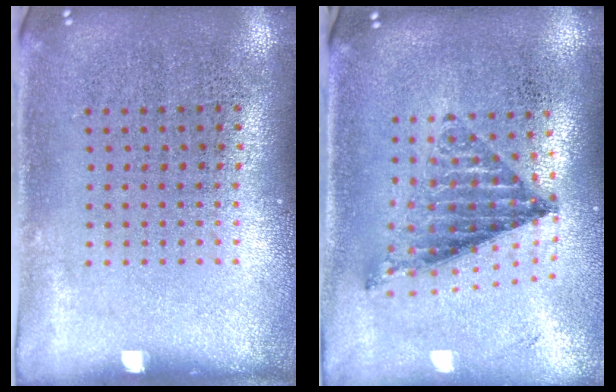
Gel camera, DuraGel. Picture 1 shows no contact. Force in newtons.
{"total": 1.0, "press": 1.0, "slide": 0.2}